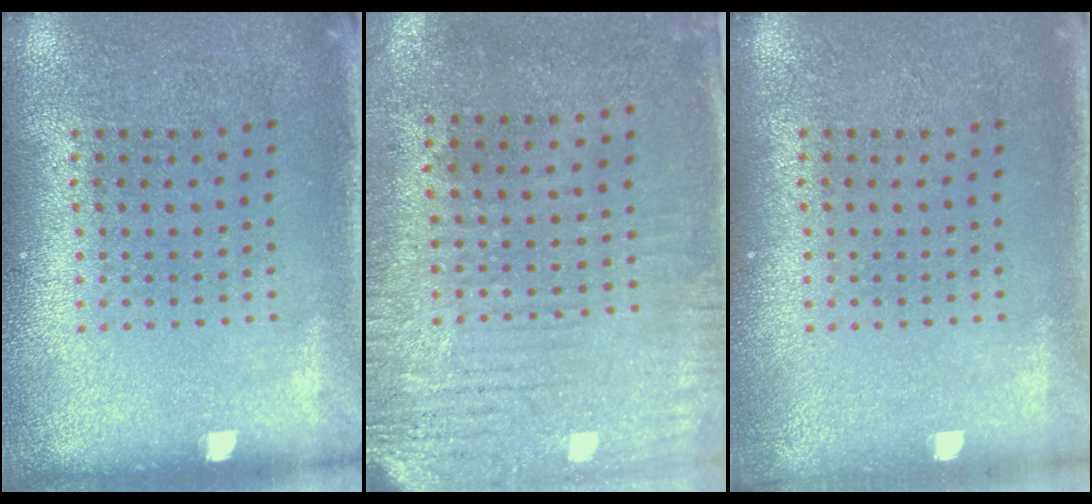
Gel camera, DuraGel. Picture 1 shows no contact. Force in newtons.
{"total": 2.9, "press": 2.4, "slide": 1.7}
{"total": 0.5, "press": 0.5, "slide": 0.2}